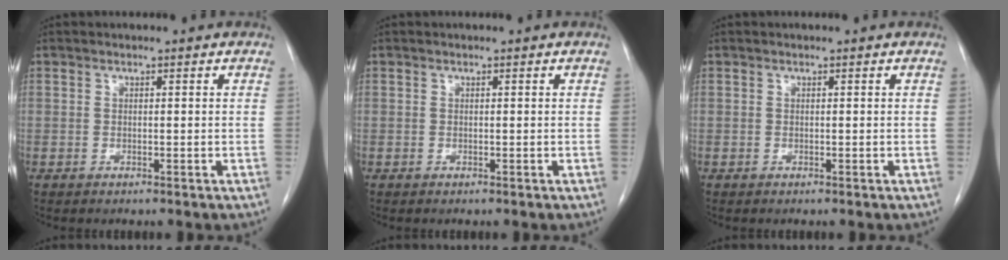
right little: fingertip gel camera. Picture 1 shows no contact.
{"total": 0.0}
{"total": 0.0}